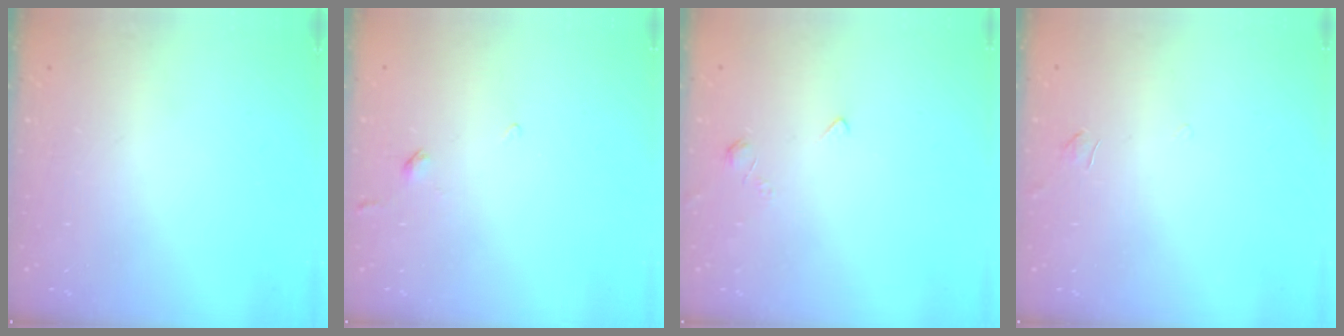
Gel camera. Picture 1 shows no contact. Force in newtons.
{"total": 1.8, "press": 1.7, "slide": 0.5}
{"total": 1.6, "press": 1.5, "slide": 0.5}
{"total": 3.9, "press": 3.9, "slide": 0.4}